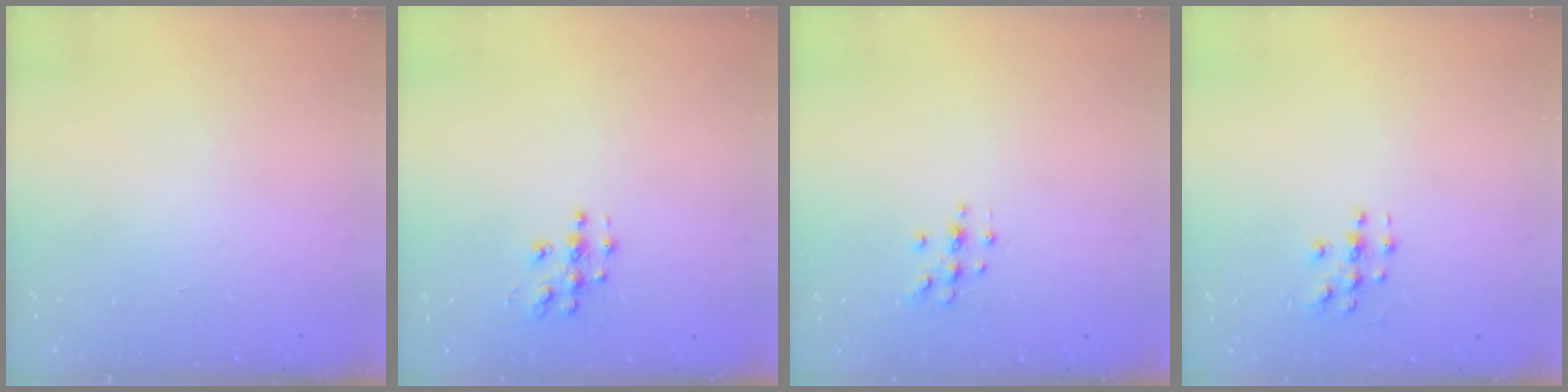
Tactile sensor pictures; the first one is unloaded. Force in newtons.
{"total": 6.6, "press": 6.6, "slide": 0.3}
{"total": 5.4, "press": 5.2, "slide": 1.6}
{"total": 3.5, "press": 3.4, "slide": 0.2}